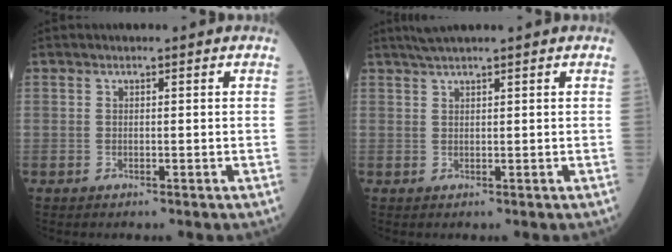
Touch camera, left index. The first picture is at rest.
{"total": 2.6, "force": [2.2, -0.7, 1.3], "torque": [-0.023, 0.013, 0.045]}